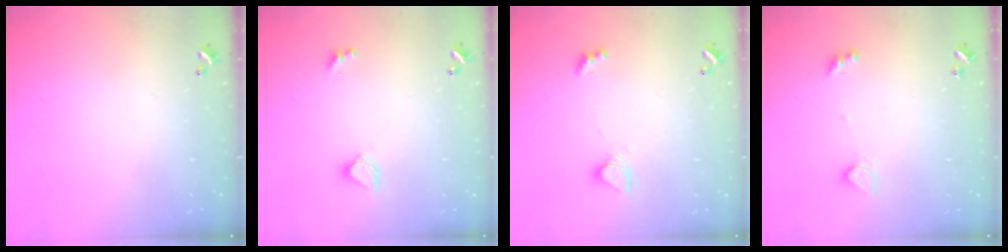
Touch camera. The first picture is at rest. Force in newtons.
{"total": 1.6, "press": 1.5, "slide": 0.3}
{"total": 1.6, "press": 1.6, "slide": 0.2}
{"total": 1.4, "press": 1.2, "slide": 0.6}